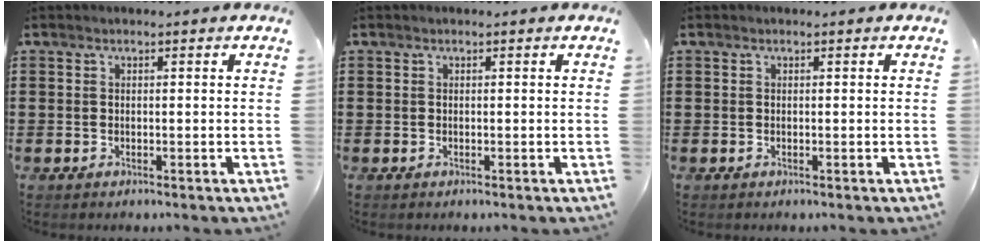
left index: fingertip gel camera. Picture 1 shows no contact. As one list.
[{"total": 0.0}, {"total": 0.0}]